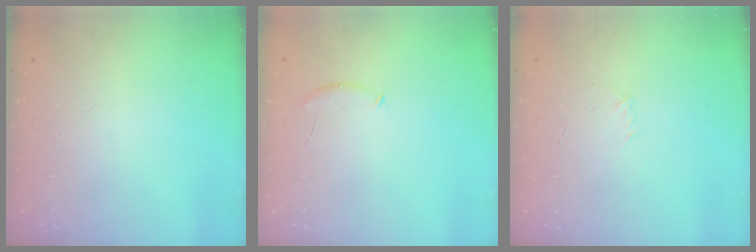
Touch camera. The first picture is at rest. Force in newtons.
{"total": 5.8, "press": 5.7, "slide": 1.2}
{"total": 2.9, "press": 2.8, "slide": 0.8}